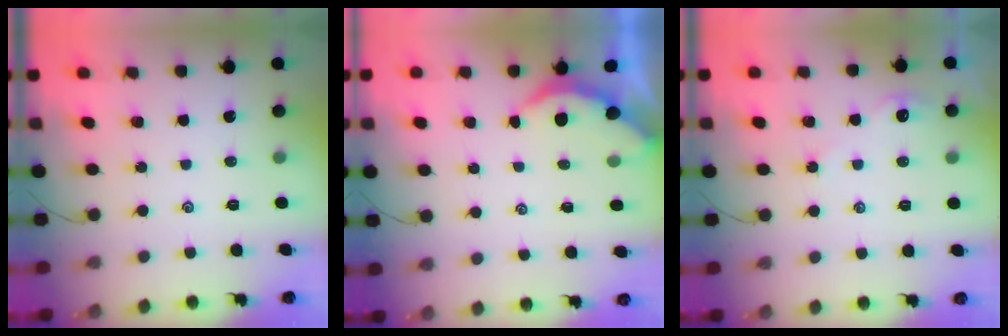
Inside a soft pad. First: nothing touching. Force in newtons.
{"total": 2.2, "press": 2.2, "slide": 0.4}
{"total": 1.9, "press": 1.8, "slide": 0.3}